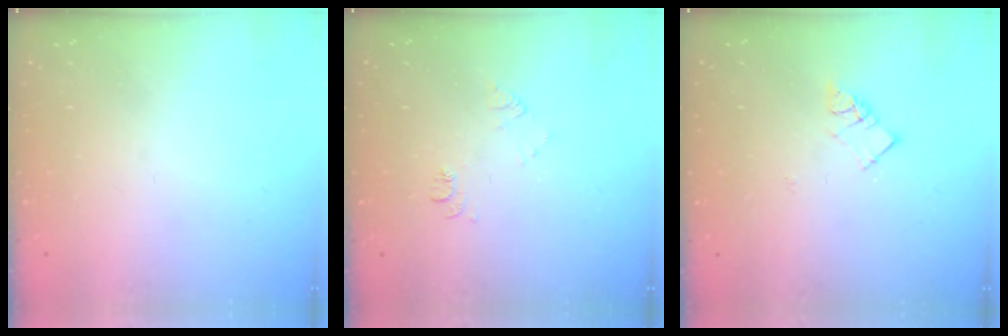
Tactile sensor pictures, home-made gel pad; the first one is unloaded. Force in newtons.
{"total": 6.9, "press": 6.8, "slide": 0.8}
{"total": 5.4, "press": 5.4, "slide": 0.1}